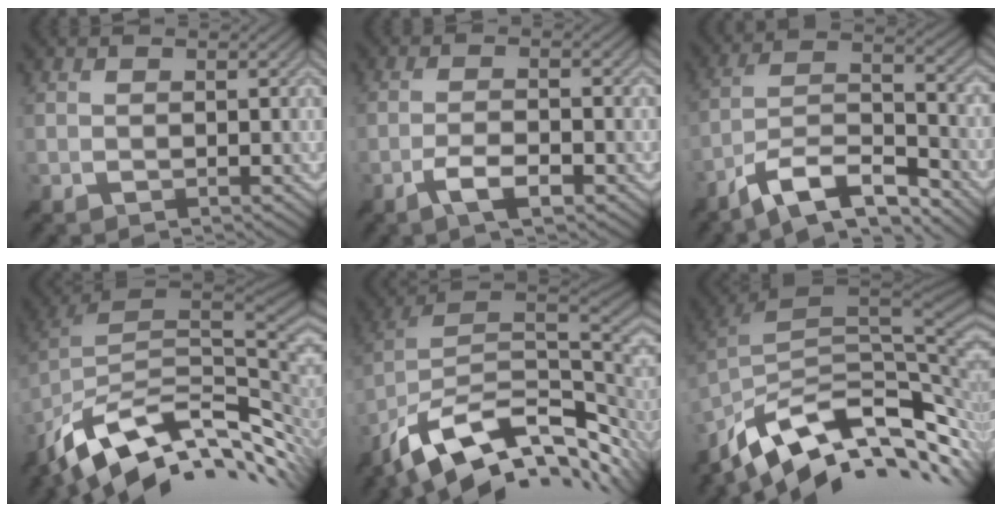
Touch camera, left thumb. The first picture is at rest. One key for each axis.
{"total": 4.1, "fx": -2.4, "fy": 1.0, "fz": 3.2, "tx": -0.064, "ty": 0.002, "tz": -0.047}
{"total": 11.8, "fx": -8.8, "fy": 3.1, "fz": 7.1, "tx": -0.127, "ty": 0.006, "tz": -0.165}
{"total": 13.5, "fx": -5.2, "fy": 6.7, "fz": 10.5, "tx": -0.214, "ty": -0.015, "tz": -0.085}
{"total": 15.6, "fx": -7.1, "fy": 7.9, "fz": 11.5, "tx": -0.231, "ty": -0.015, "tz": -0.116}
{"total": 13.2, "fx": -6.5, "fy": 5.9, "fz": 9.8, "tx": -0.208, "ty": -0.006, "tz": -0.106}